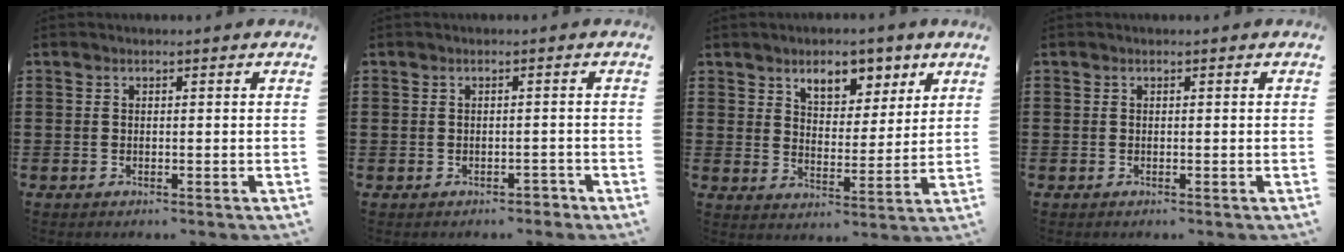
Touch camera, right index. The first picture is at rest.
{"total": 1.3, "force": [-1.0, 0.8, 0.1], "torque": [-0.006, 0.001, -0.023]}
{"total": 6.4, "force": [4.5, 3.4, 3.0], "torque": [-0.055, -0.008, 0.076]}
{"total": 0.0}